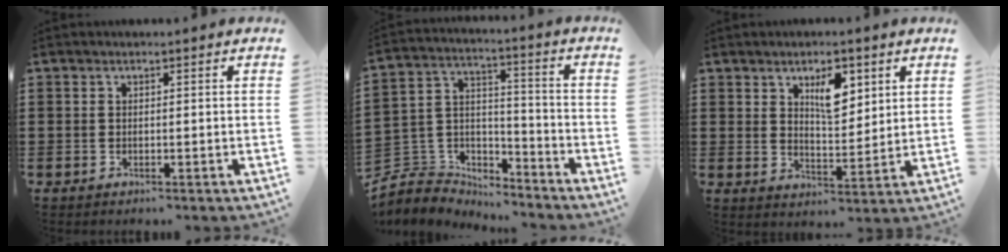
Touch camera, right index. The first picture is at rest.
{"total": 5.5, "force": [-4.7, 2.9, 0.1], "torque": [-0.030, 0.001, -0.099]}
{"total": 6.3, "force": [3.1, 2.8, 4.8], "torque": [-0.072, -0.006, 0.047]}